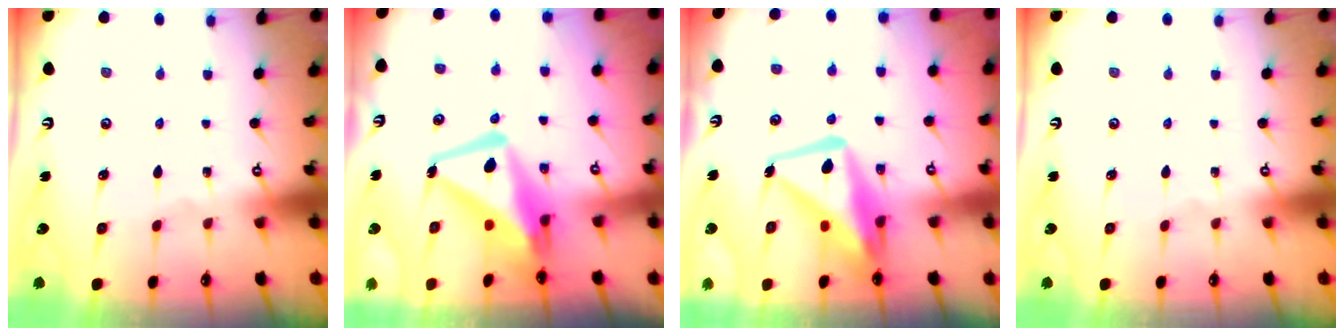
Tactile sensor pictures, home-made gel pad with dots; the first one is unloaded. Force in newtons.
{"total": 14.9, "press": 14.8, "slide": 1.8}
{"total": 14.8, "press": 14.8, "slide": 1.4}
{"total": 0.0}